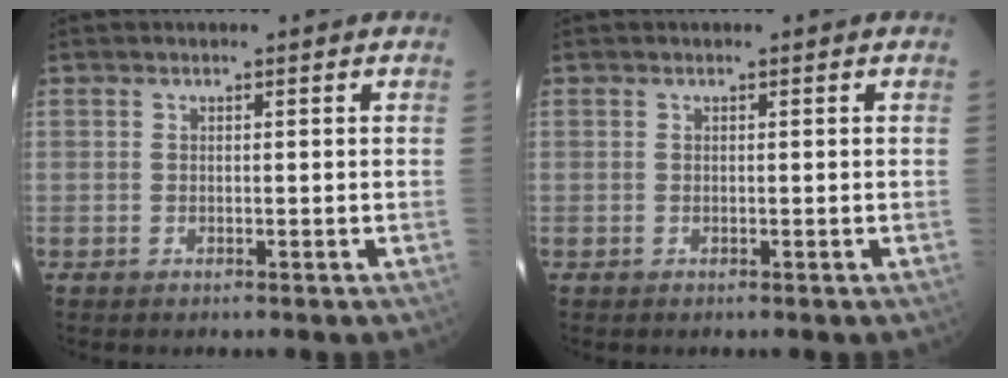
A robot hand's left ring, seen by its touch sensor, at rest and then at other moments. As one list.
[{"total": 0.0}]